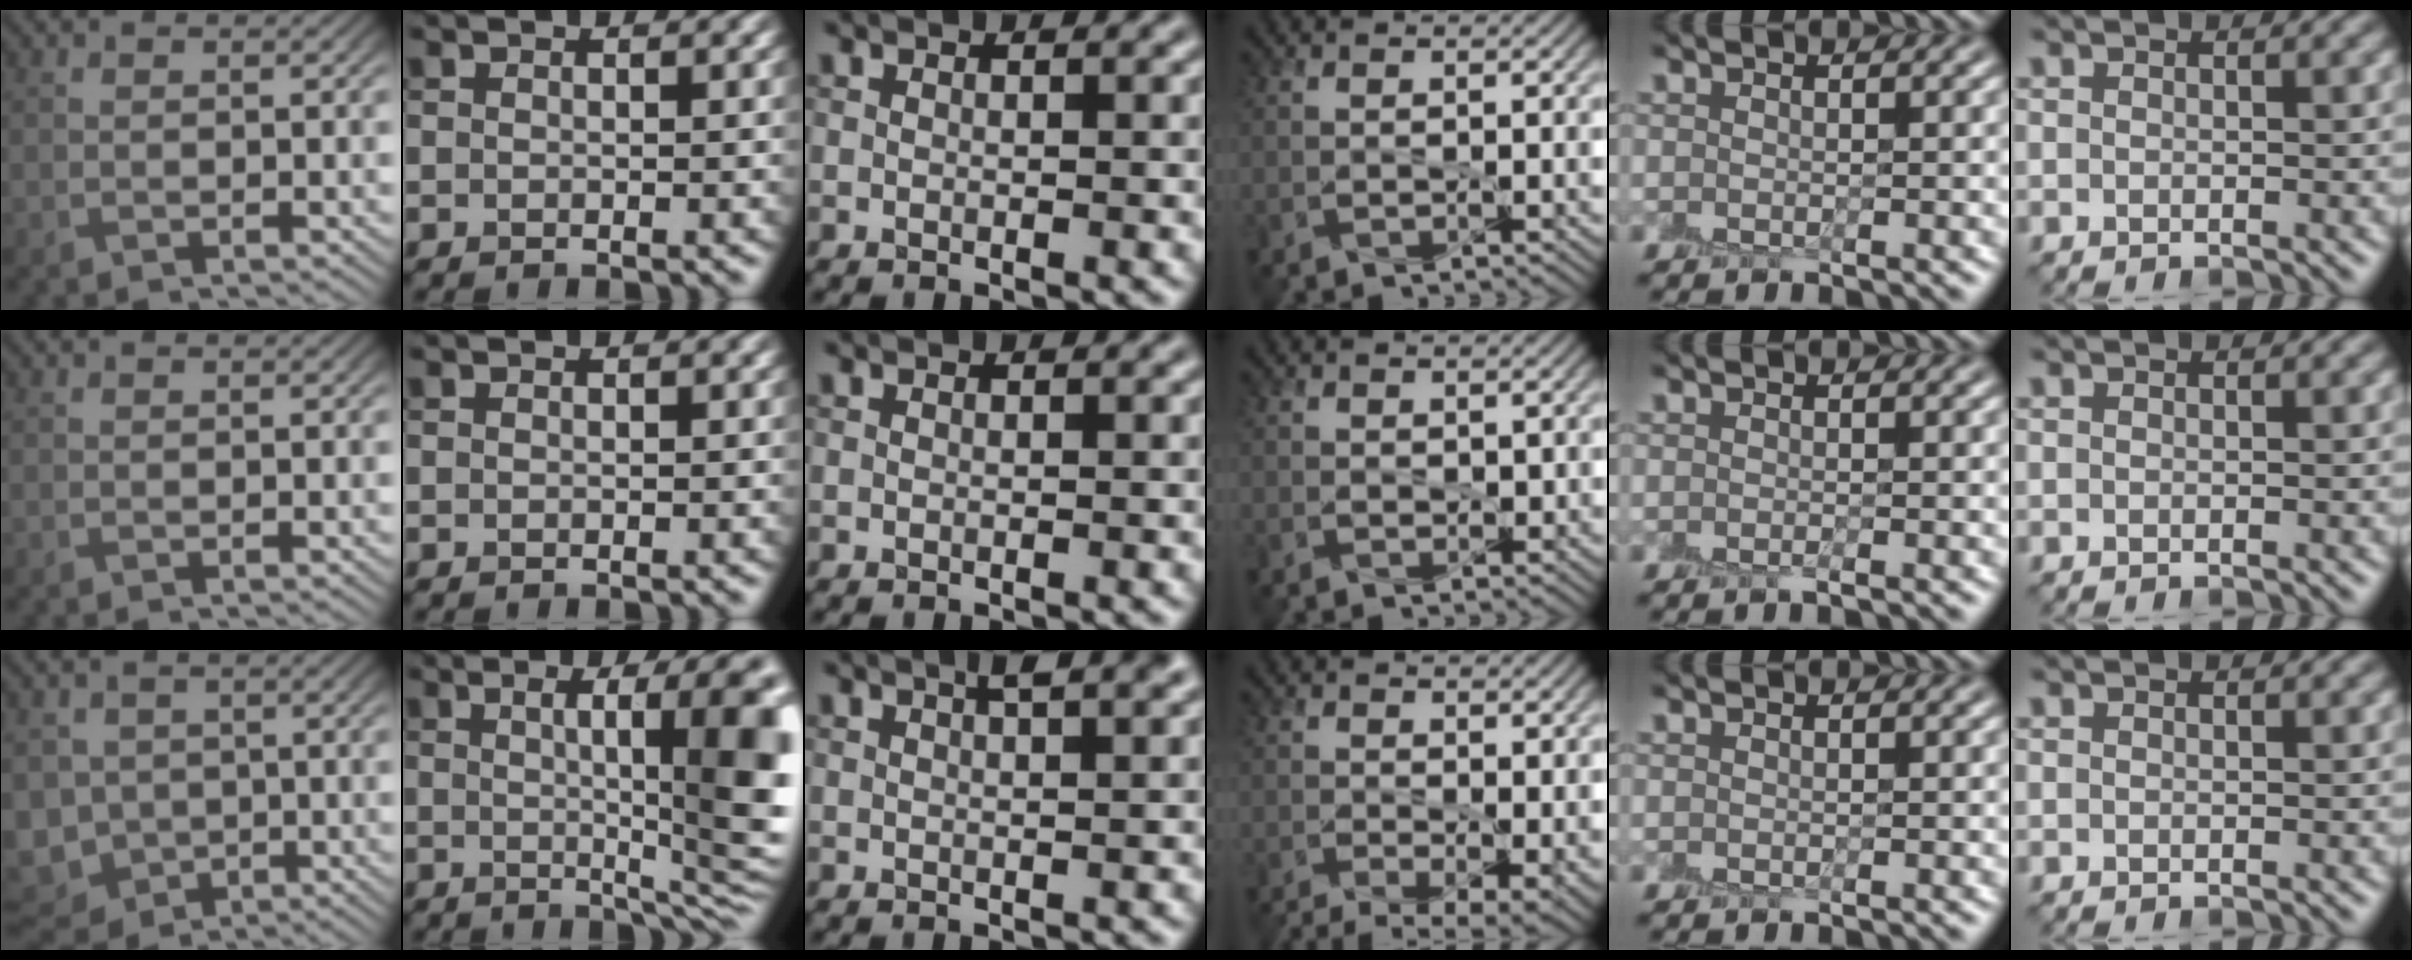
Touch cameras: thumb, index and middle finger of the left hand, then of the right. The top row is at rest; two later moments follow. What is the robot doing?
{"motion": "peel", "object": "small bumper sticker"}